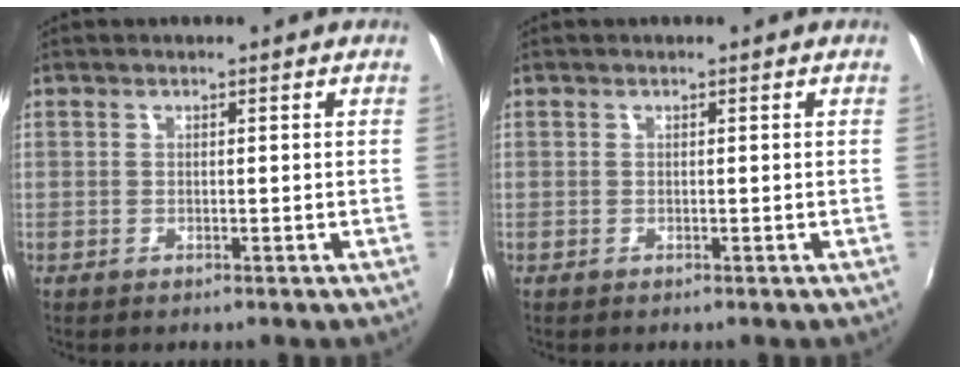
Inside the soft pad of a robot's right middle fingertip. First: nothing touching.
{"total": 0.0}